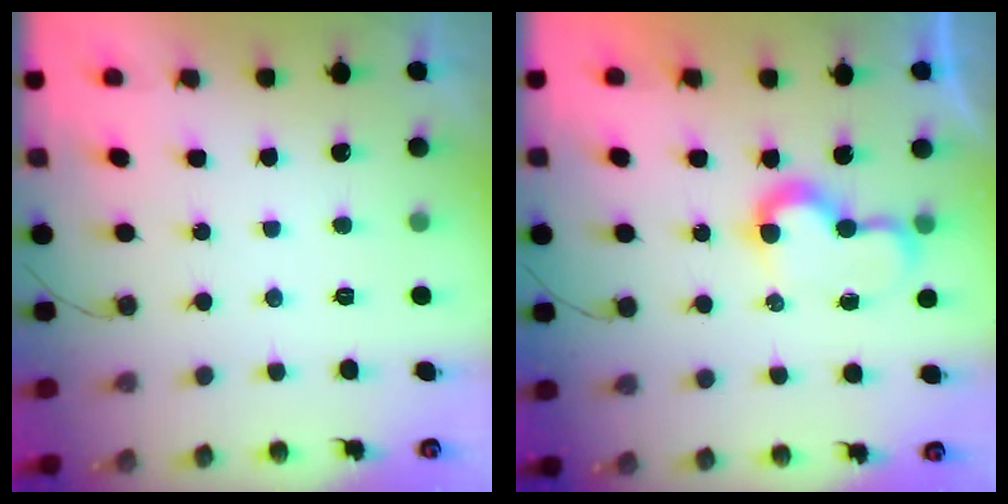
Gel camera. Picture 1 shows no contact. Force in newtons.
{"total": 7.2, "press": 7.2, "slide": 0.4}